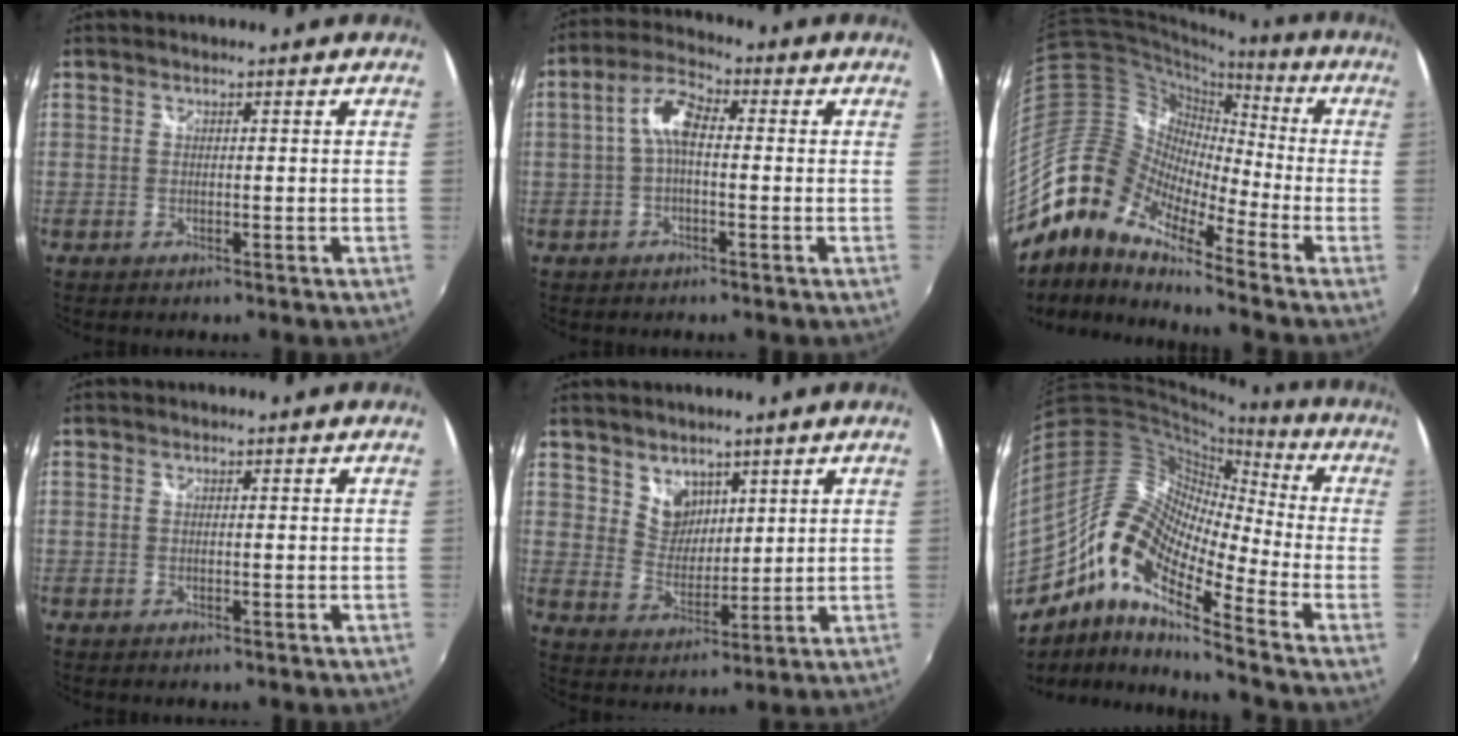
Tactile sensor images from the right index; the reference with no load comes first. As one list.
[{"total": 5.8, "force": [-0.3, 2.5, 5.3], "torque": [-0.110, 0.020, -0.008]}, {"total": 15.8, "force": [-10.9, 6.8, 9.3], "torque": [-0.150, -0.002, -0.234]}, {"total": 0.0}, {"total": 6.2, "force": [4.1, 4.4, 1.5], "torque": [-0.012, 0.004, 0.082]}, {"total": 15.2, "force": [-8.5, 4.8, 11.7], "torque": [-0.188, 0.003, -0.185]}]